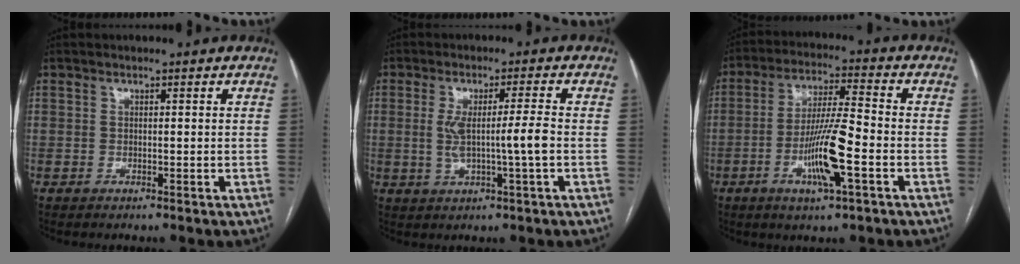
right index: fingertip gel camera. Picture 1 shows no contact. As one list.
[{"total": 6.3, "force": [-0.5, -0.4, 6.3], "torque": [-0.116, 0.000, -0.004]}, {"total": 11.0, "force": [-3.7, 0.7, 10.3], "torque": [-0.196, -0.007, -0.070]}]